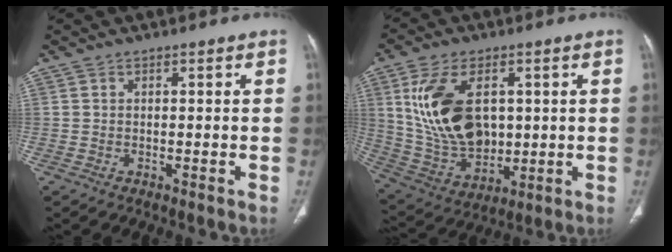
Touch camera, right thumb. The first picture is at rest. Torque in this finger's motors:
{"motor_torque": [-0.61, 1.77, 1.21, 1.20, 0.24]}